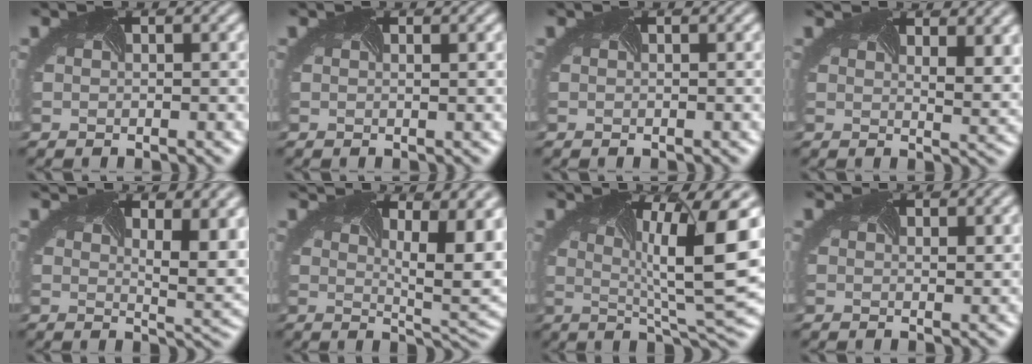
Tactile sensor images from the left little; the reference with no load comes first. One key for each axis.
{"total": 0.7, "fx": 0.3, "fy": 0.1, "fz": 0.6, "tx": -0.005, "ty": -0.005, "tz": 0.001}
{"total": 0.0}
{"total": 6.4, "fx": 4.0, "fy": 2.5, "fz": 4.3, "tx": -0.054, "ty": 0.008, "tz": 0.057}
{"total": 10.3, "fx": 4.5, "fy": 4.3, "fz": 8.2, "tx": -0.102, "ty": 0.020, "tz": 0.063}
{"total": 12.1, "fx": 3.9, "fy": 5.0, "fz": 10.3, "tx": -0.126, "ty": 0.024, "tz": 0.057}
{"total": 11.3, "fx": 1.8, "fy": 2.5, "fz": 10.9, "tx": -0.151, "ty": -0.006, "tz": 0.028}
{"total": 2.0, "fx": 1.7, "fy": 0.6, "fz": 0.8, "tx": -0.018, "ty": 0.001, "tz": 0.026}